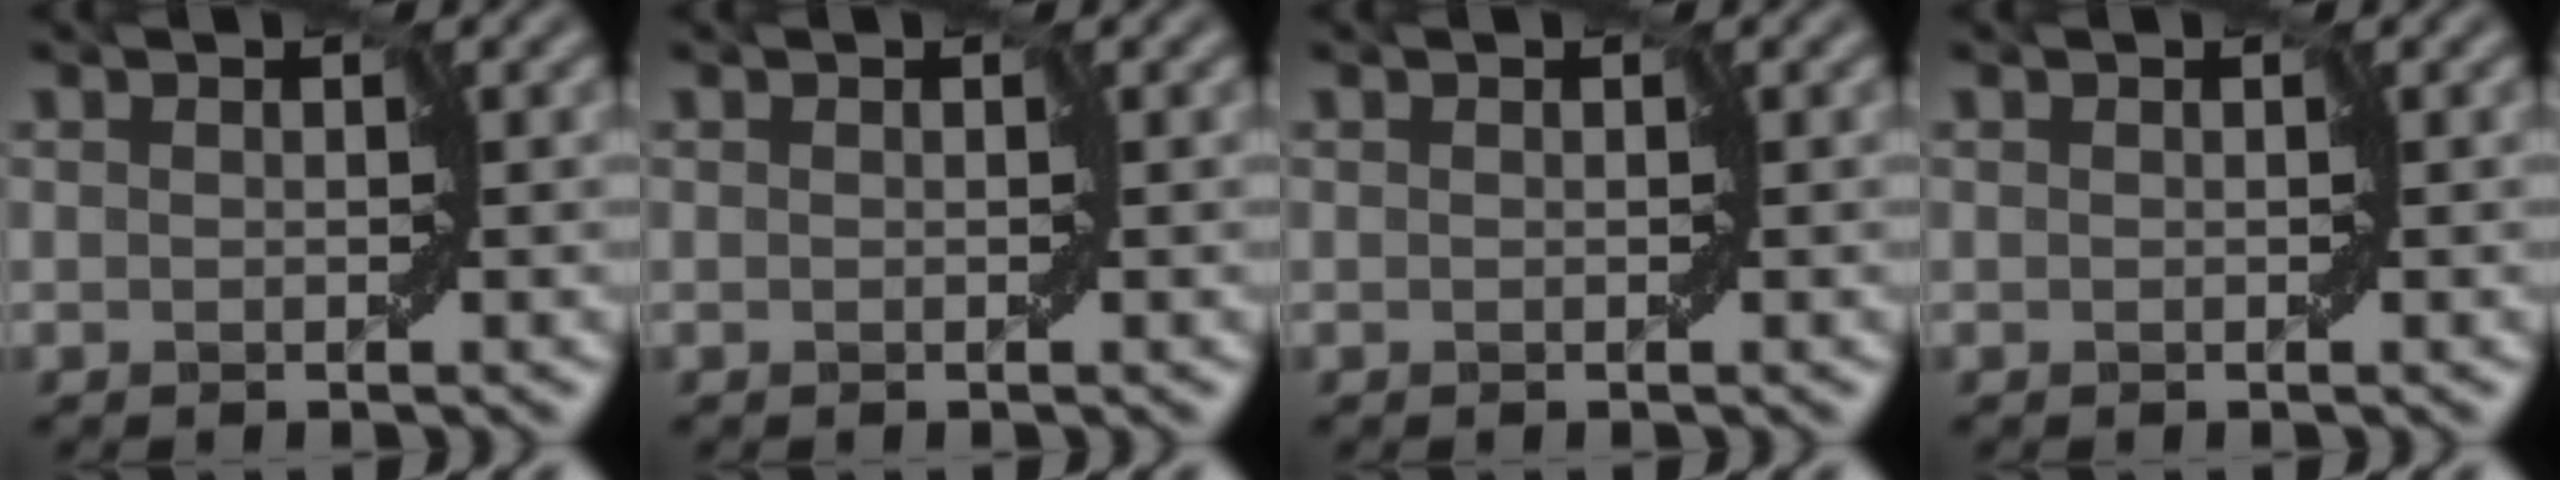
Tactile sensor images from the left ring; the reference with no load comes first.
{"total": 0.0}
{"total": 0.0}
{"total": 0.0}